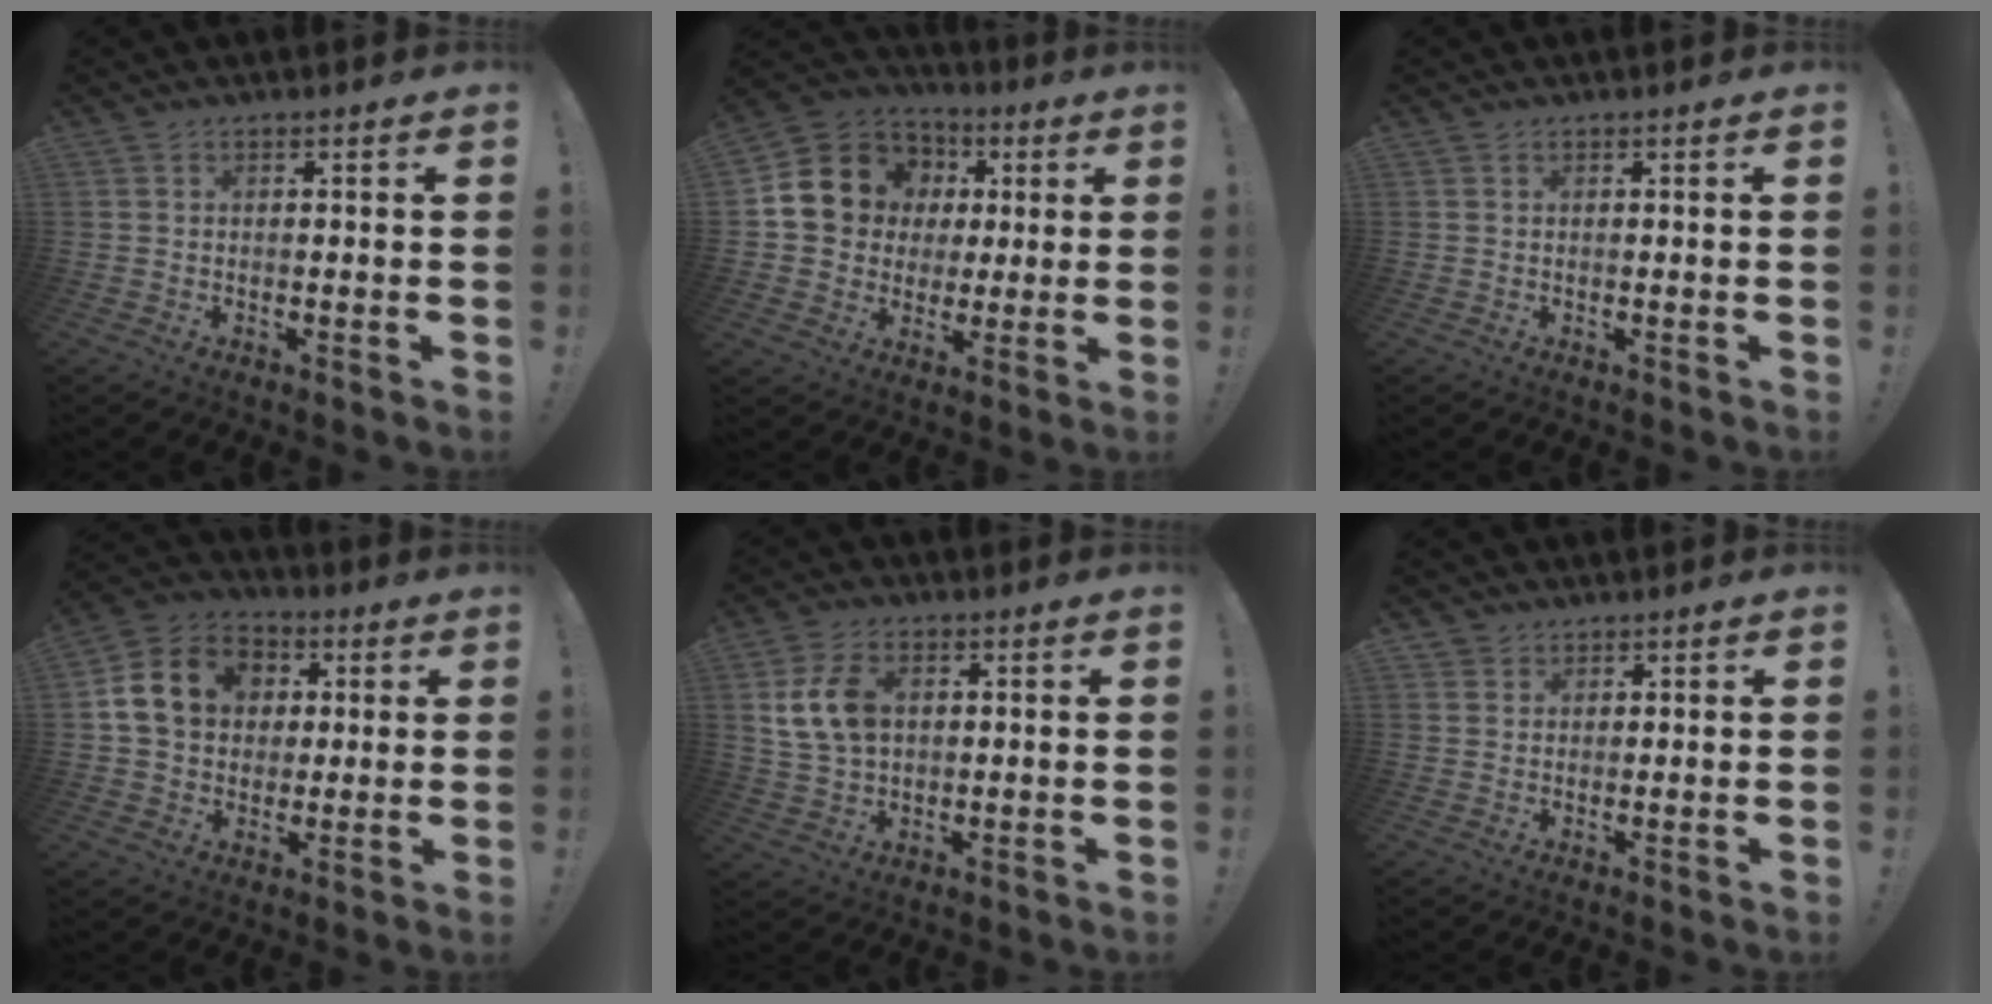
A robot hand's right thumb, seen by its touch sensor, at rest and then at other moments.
{"total": 15.0, "force": [3.5, 13.5, 5.5], "torque": [-0.070, -0.004, 0.091]}
{"total": 0.0}
{"total": 15.5, "force": [3.4, 12.7, 8.2], "torque": [-0.124, 0.005, 0.073]}
{"total": 11.2, "force": [2.5, 7.7, 7.8], "torque": [-0.146, 0.006, 0.050]}
{"total": 2.3, "force": [1.6, 1.6, -0.1], "torque": [0.006, -0.009, 0.030]}